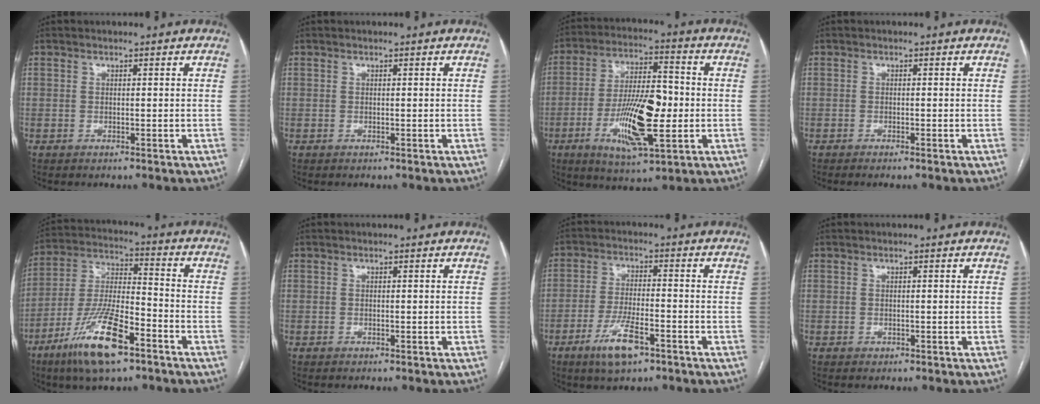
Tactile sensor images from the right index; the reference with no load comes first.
{"total": 0.0}
{"total": 14.5, "force": [-3.0, 3.9, 13.7], "torque": [-0.253, 0.002, -0.049]}
{"total": 0.9, "force": [-0.7, -0.2, 0.6], "torque": [-0.010, 0.001, -0.013]}
{"total": 14.6, "force": [-8.5, 3.1, 11.5], "torque": [-0.233, -0.018, -0.154]}
{"total": 0.0}
{"total": 7.6, "force": [-4.3, 1.7, 5.9], "torque": [-0.117, -0.009, -0.074]}
{"total": 0.0}